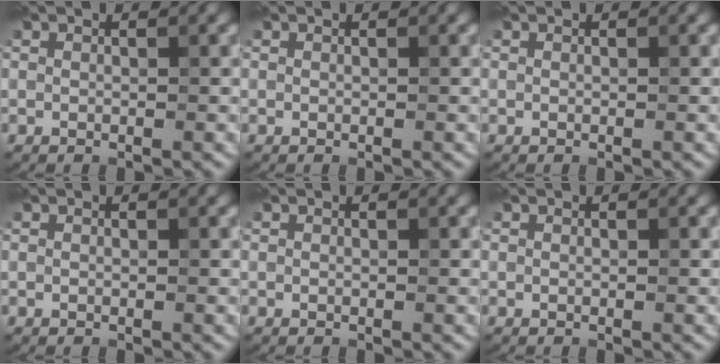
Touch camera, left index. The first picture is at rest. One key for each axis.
{"total": 0.0}
{"total": 0.0}
{"total": 0.0}
{"total": 0.0}
{"total": 0.0}